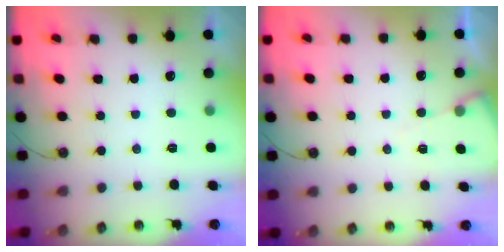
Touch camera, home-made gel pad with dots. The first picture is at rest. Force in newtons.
{"total": 5.2, "press": 5.1, "slide": 0.6}